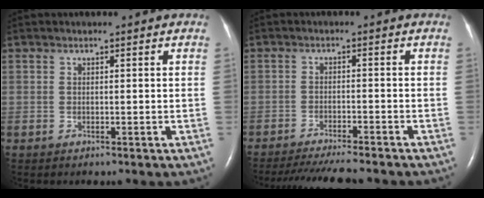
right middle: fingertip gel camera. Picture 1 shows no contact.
{"total": 11.1, "force": [-10.0, 0.7, 4.8], "torque": [-0.069, -0.022, -0.143]}